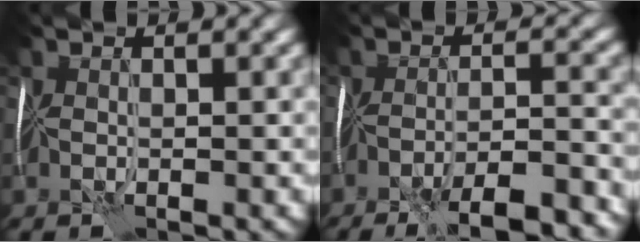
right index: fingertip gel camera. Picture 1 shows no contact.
{"total": 8.8, "force": [-6.6, 1.6, 5.6], "torque": [-0.076, -0.006, -0.095]}